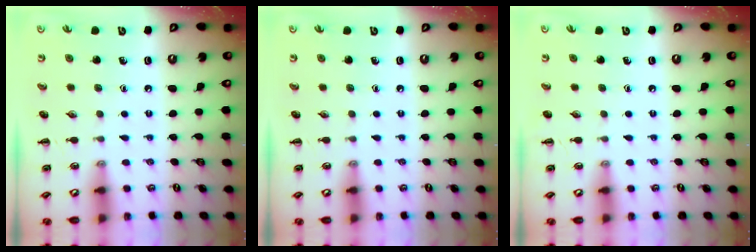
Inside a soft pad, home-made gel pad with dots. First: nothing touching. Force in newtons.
{"total": 0.0}
{"total": 0.0}